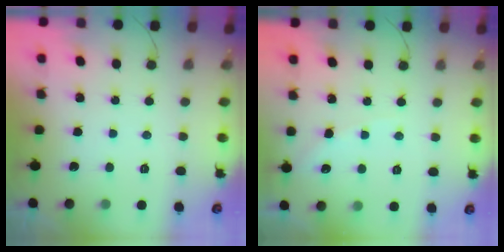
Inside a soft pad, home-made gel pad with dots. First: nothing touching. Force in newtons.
{"total": 4.1, "press": 4.1, "slide": 0.6}